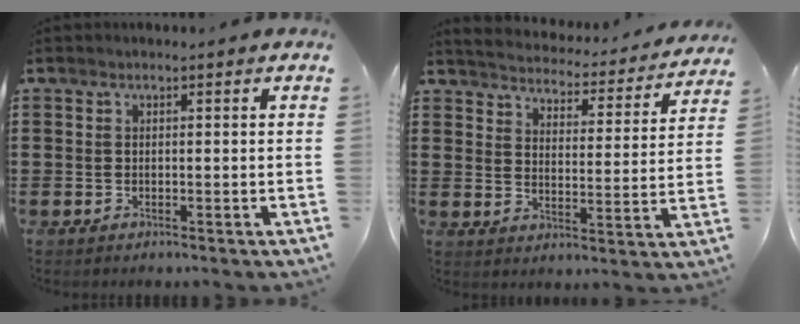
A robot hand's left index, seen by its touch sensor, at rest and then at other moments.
{"total": 3.4, "force": [3.4, -0.2, -0.2], "torque": [-0.022, -0.037, 0.051]}